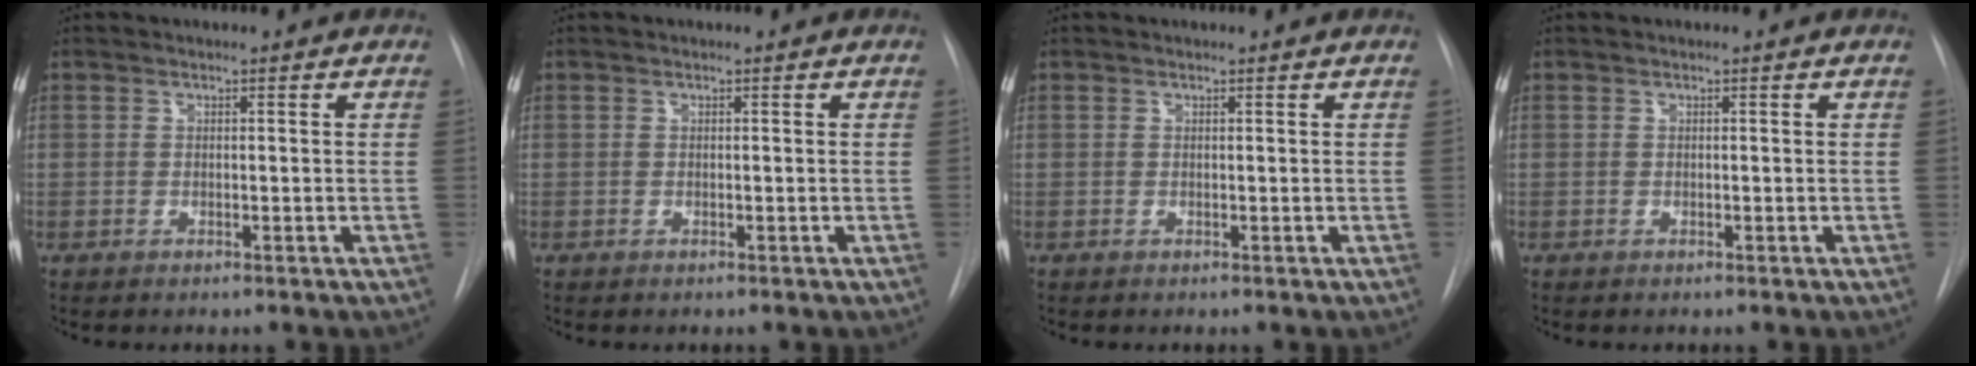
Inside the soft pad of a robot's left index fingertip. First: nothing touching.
{"total": 0.0}
{"total": 0.0}
{"total": 0.0}